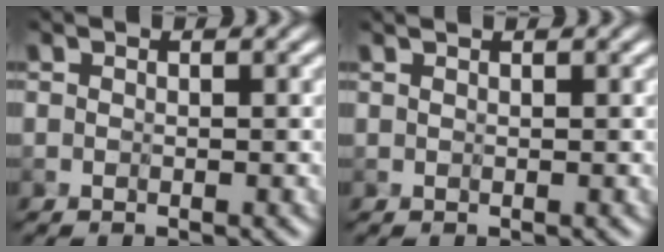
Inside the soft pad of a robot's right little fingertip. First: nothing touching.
{"total": 0.6, "force": [0.5, 0.0, 0.2], "torque": [-0.003, 0.000, 0.006]}